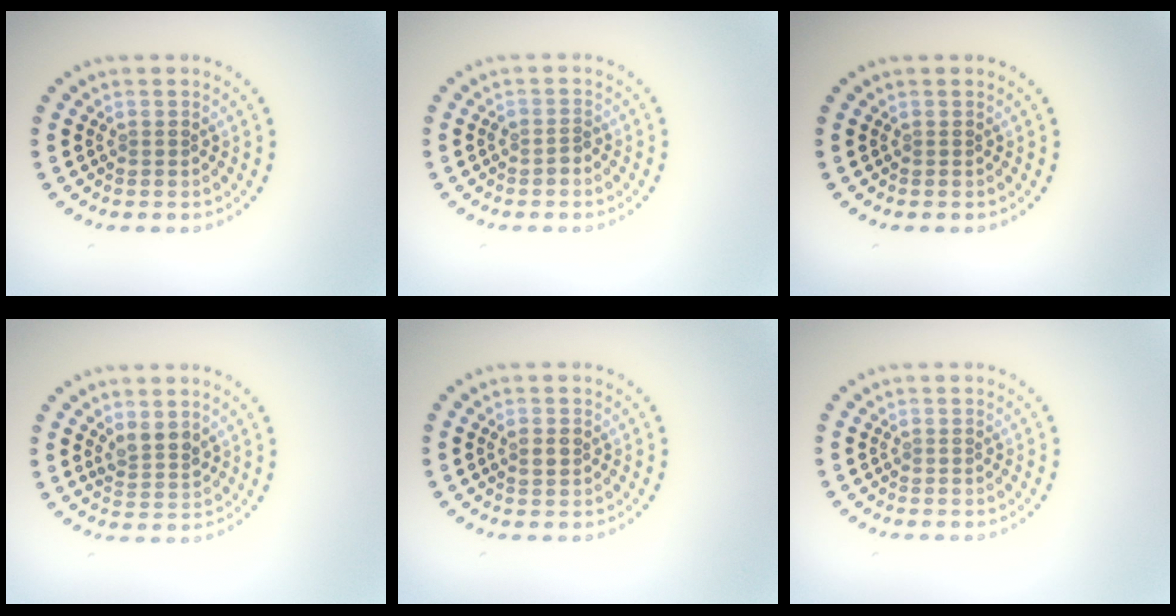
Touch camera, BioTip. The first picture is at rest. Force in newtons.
{"total": 0.9, "press": 0.8, "slide": 0.4}
{"total": 0.0}
{"total": 2.2, "press": 2.0, "slide": 1.0}
{"total": 1.0, "press": 1.0, "slide": 0.1}
{"total": 0.0}